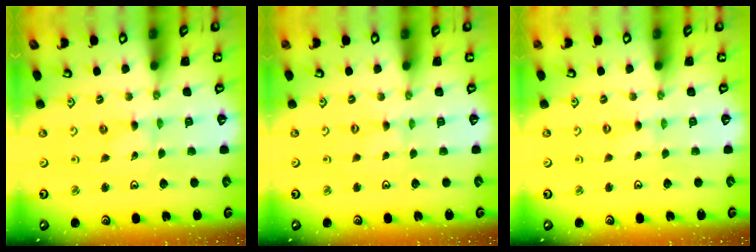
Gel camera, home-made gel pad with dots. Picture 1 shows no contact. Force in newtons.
{"total": 0.0}
{"total": 1.0, "press": 1.0, "slide": 0.0}